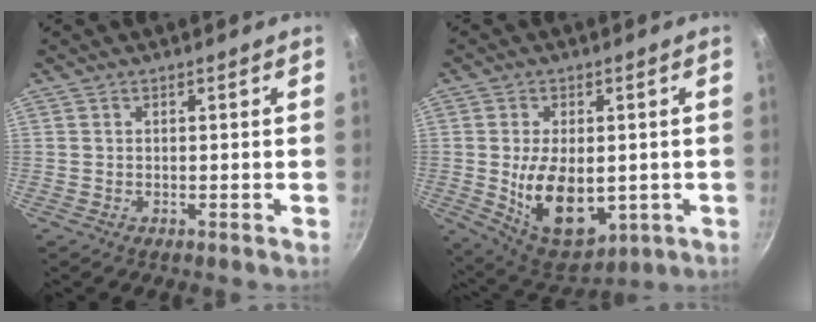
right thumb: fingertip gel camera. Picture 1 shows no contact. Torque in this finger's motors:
{"motor_torque": [-0.31, 0.89, 1.29, 0.23, 0.44]}